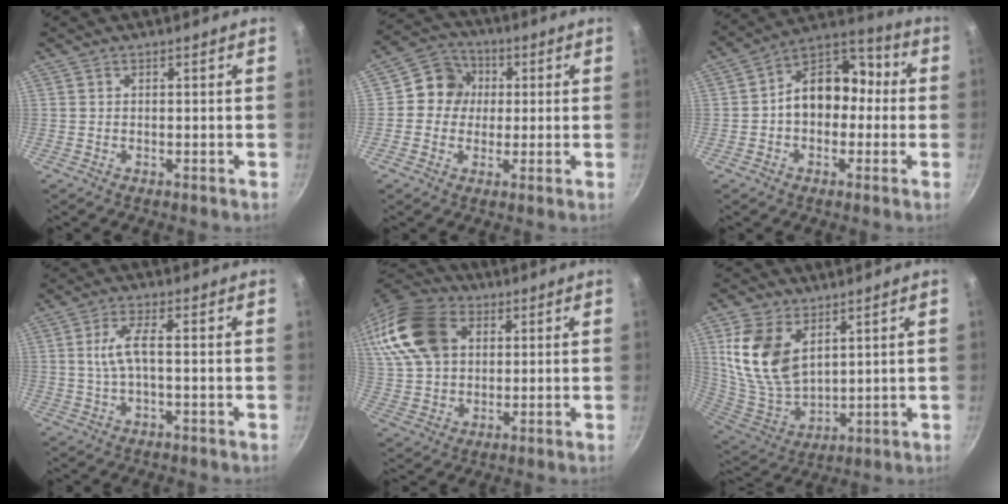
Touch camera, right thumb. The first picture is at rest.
{"total": 8.0, "force": [0.9, 7.5, 2.6], "torque": [-0.002, 0.015, -0.005]}
{"total": 13.9, "force": [-0.3, 10.5, 9.2], "torque": [-0.081, 0.055, -0.025]}
{"total": 5.2, "force": [0.1, 1.4, 5.0], "torque": [-0.113, 0.011, 0.001]}
{"total": 20.0, "force": [6.2, 14.4, 12.4], "torque": [-0.245, 0.013, 0.110]}
{"total": 15.1, "force": [5.8, 9.3, 10.5], "torque": [-0.197, -0.037, 0.128]}